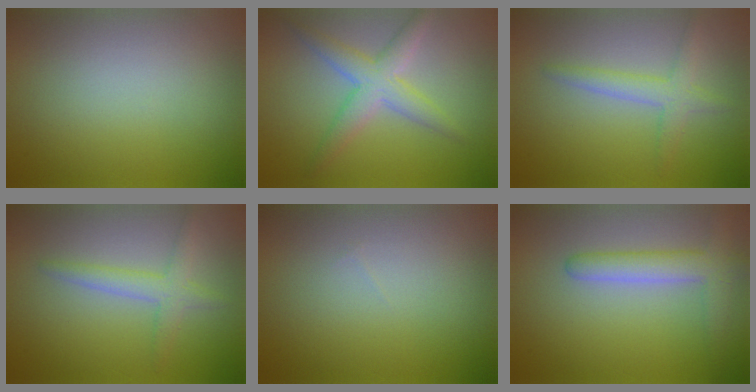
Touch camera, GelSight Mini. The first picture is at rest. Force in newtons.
{"total": 3.8, "press": 3.8, "slide": 0.1}
{"total": 2.5, "press": 2.5, "slide": 0.1}
{"total": 2.5, "press": 2.5, "slide": 0.1}
{"total": 0.0}
{"total": 3.6, "press": 3.6, "slide": 0.3}